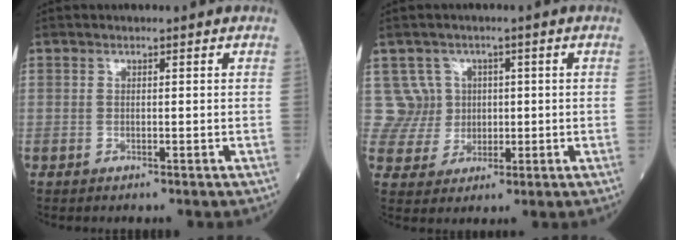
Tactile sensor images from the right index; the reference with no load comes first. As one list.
[{"total": 7.1, "force": [1.7, 6.9, 0.2], "torque": [-0.005, 0.030, 0.042]}]